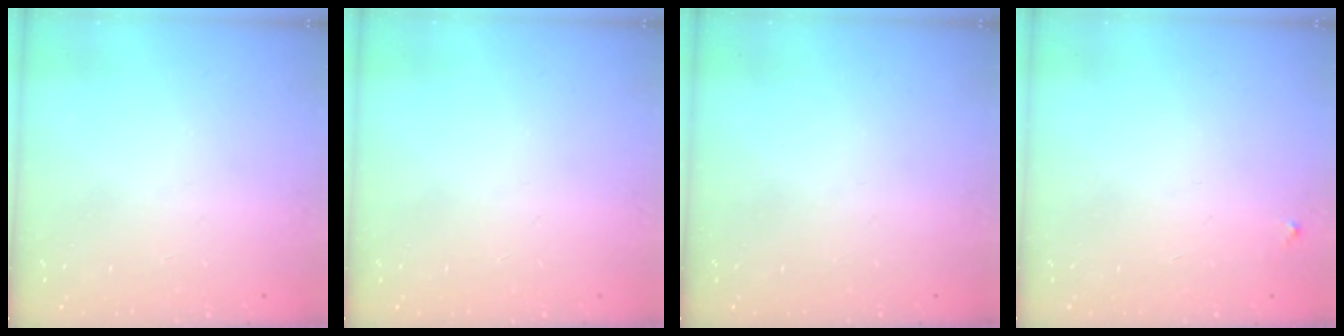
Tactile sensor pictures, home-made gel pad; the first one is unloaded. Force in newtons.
{"total": 0.0}
{"total": 0.0}
{"total": 2.3, "press": 2.3, "slide": 0.2}